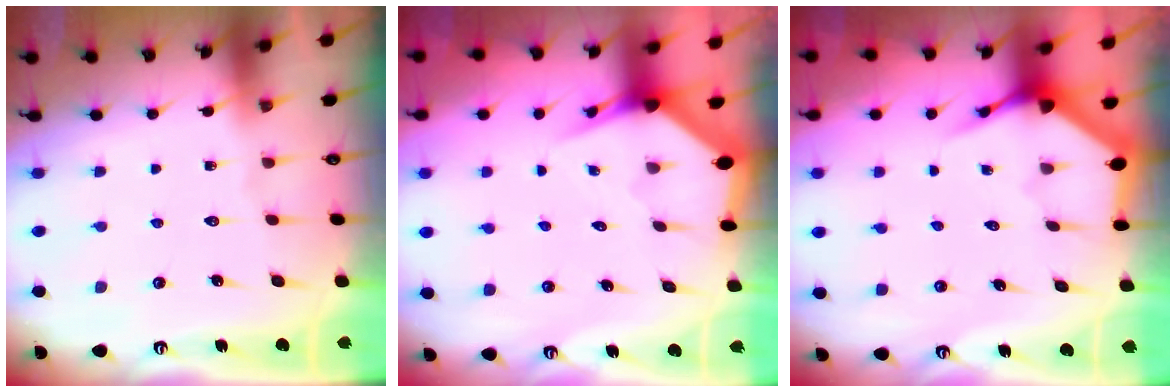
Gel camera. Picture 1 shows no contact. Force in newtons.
{"total": 3.4, "press": 3.3, "slide": 0.3}
{"total": 3.8, "press": 3.8, "slide": 0.4}